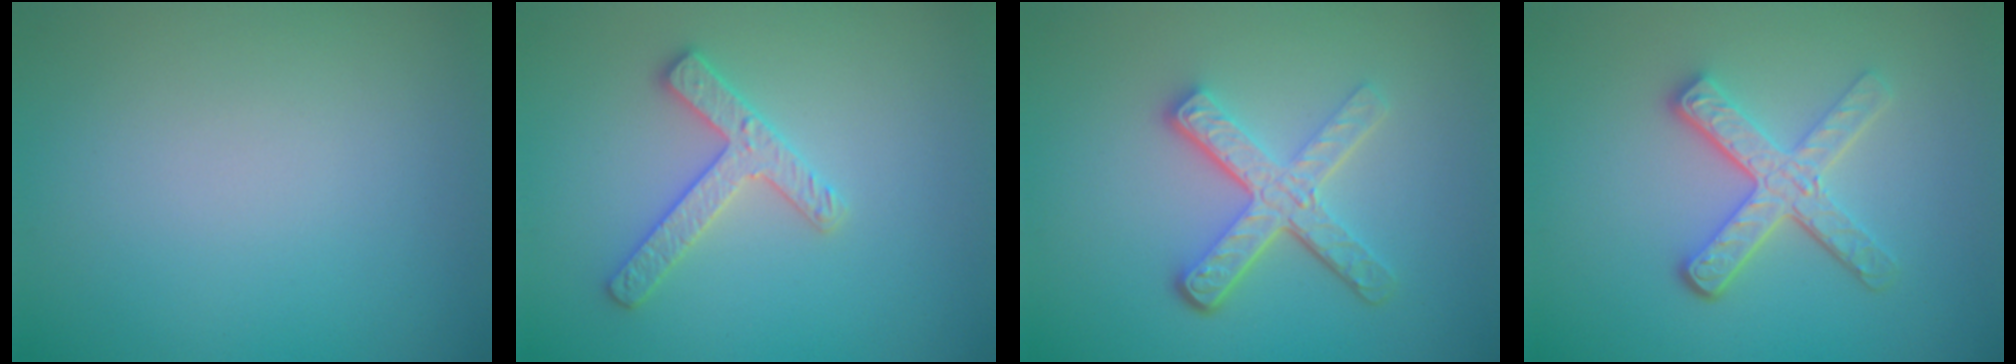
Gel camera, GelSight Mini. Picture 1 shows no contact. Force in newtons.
{"total": 2.7, "press": 2.7, "slide": 0.3}
{"total": 5.0, "press": 3.6, "slide": 3.4}
{"total": 4.2, "press": 3.4, "slide": 2.6}